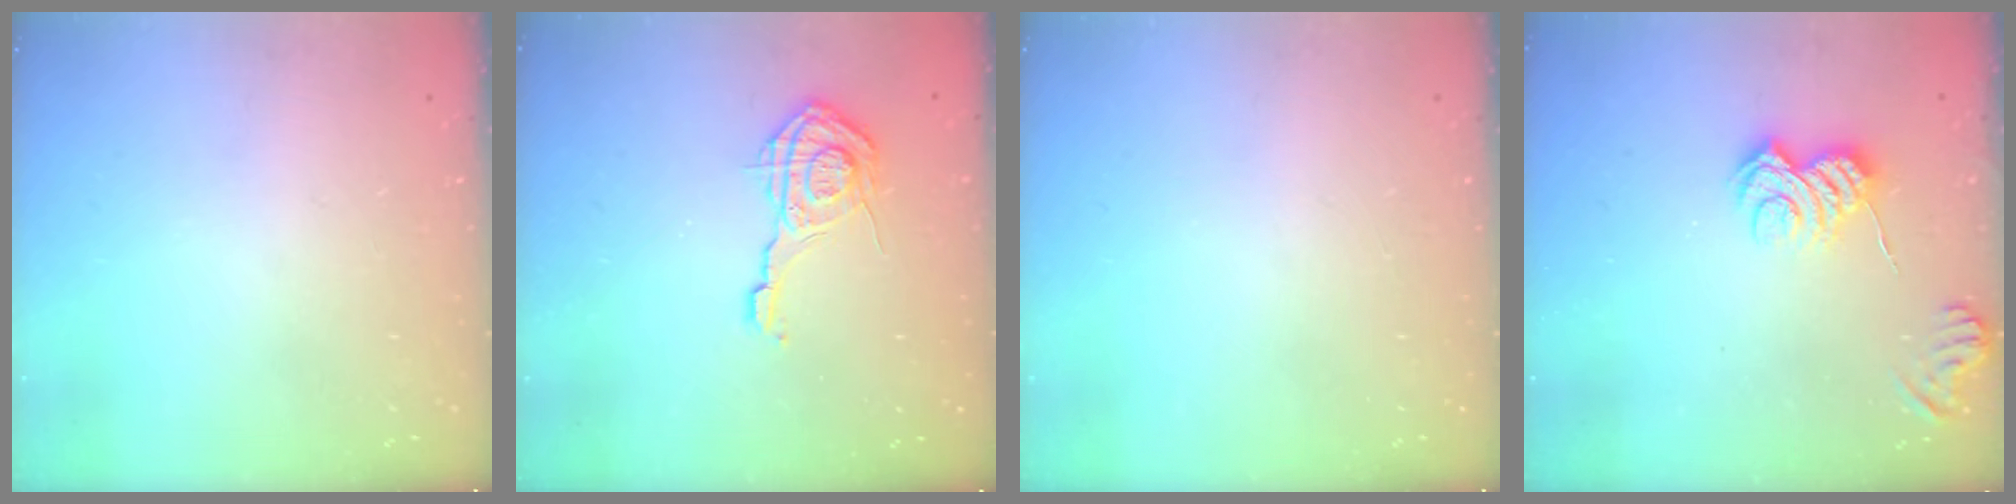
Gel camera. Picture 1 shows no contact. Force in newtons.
{"total": 11.4, "press": 11.4, "slide": 0.6}
{"total": 0.0}
{"total": 5.4, "press": 5.4, "slide": 0.9}